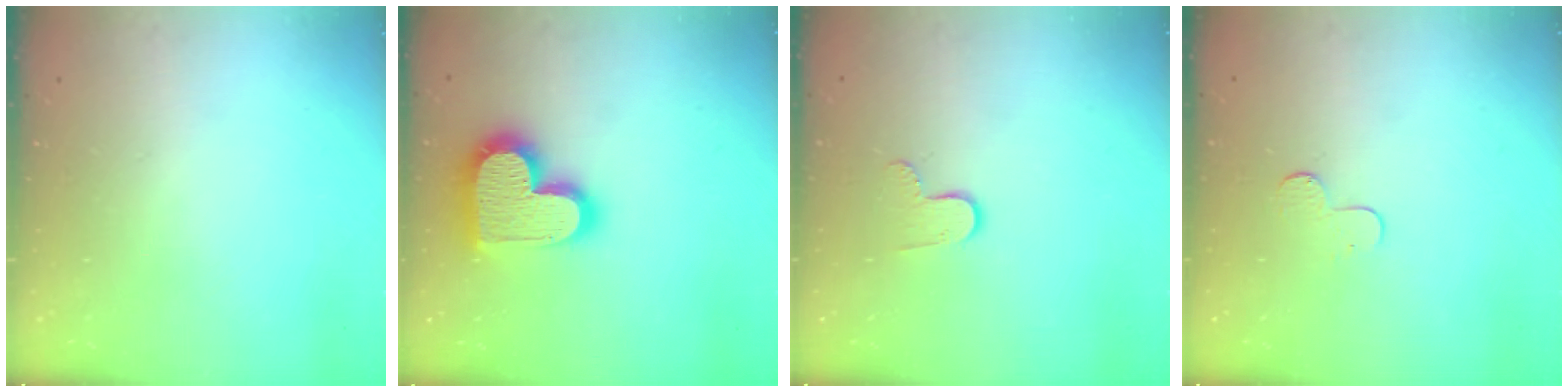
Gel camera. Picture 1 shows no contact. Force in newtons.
{"total": 19.5, "press": 19.5, "slide": 1.5}
{"total": 7.0, "press": 7.0, "slide": 0.6}
{"total": 4.9, "press": 4.9, "slide": 0.5}